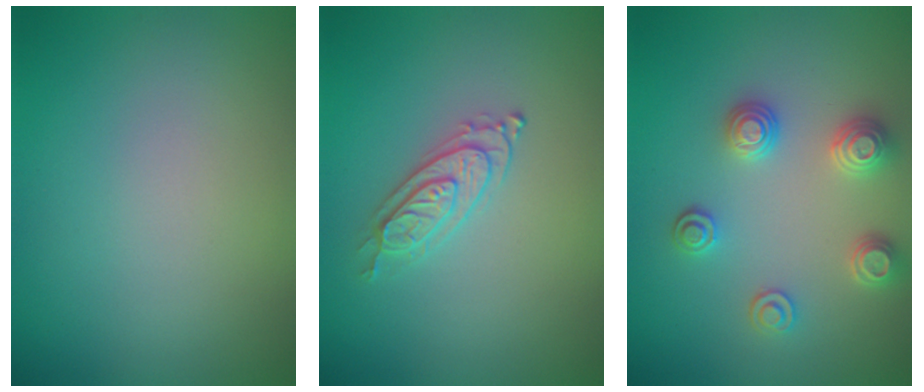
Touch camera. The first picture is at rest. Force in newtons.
{"total": 2.2, "press": 2.1, "slide": 0.6}
{"total": 3.2, "press": 3.1, "slide": 0.9}